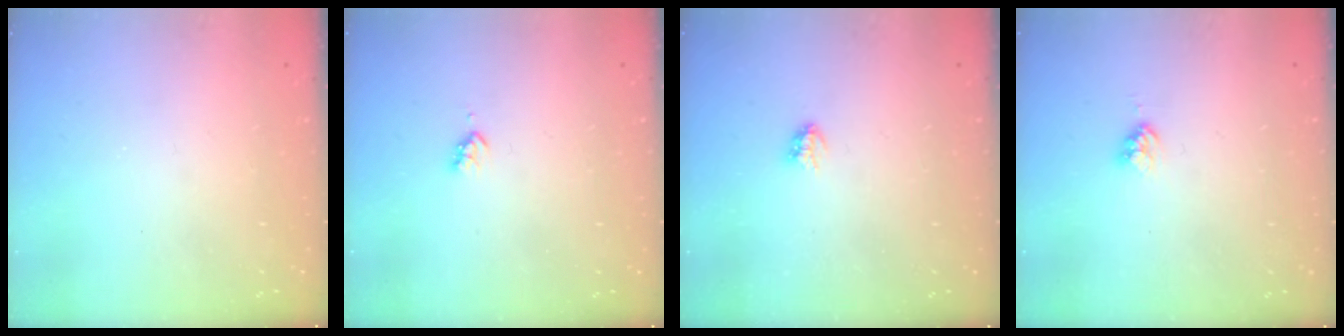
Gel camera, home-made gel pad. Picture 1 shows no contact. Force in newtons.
{"total": 2.3, "press": 2.3, "slide": 0.4}
{"total": 2.9, "press": 2.9, "slide": 0.3}
{"total": 2.4, "press": 2.3, "slide": 0.4}